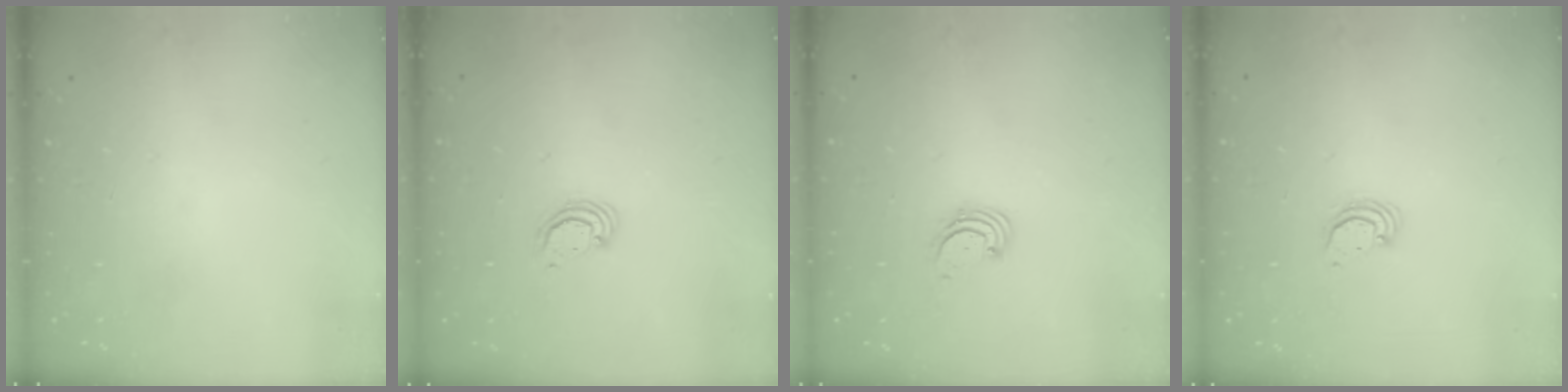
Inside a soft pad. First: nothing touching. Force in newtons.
{"total": 2.5, "press": 2.5, "slide": 0.2}
{"total": 1.7, "press": 1.7, "slide": 0.2}
{"total": 2.7, "press": 2.7, "slide": 0.2}